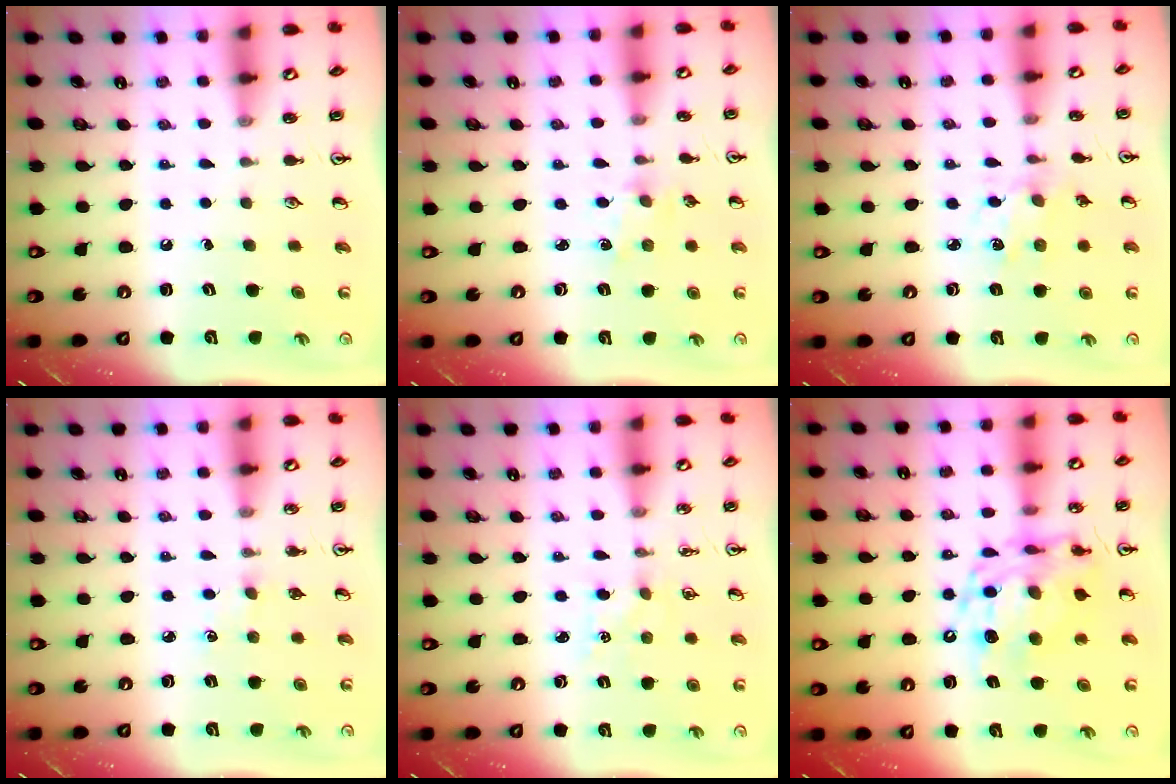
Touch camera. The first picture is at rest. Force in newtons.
{"total": 1.4, "press": 1.4, "slide": 0.3}
{"total": 1.9, "press": 1.8, "slide": 0.5}
{"total": 2.0, "press": 2.0, "slide": 0.3}
{"total": 2.1, "press": 2.1, "slide": 0.3}
{"total": 13.5, "press": 13.5, "slide": 1.1}